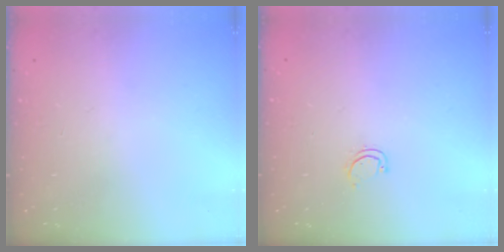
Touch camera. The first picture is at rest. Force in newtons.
{"total": 4.6, "press": 4.4, "slide": 1.2}